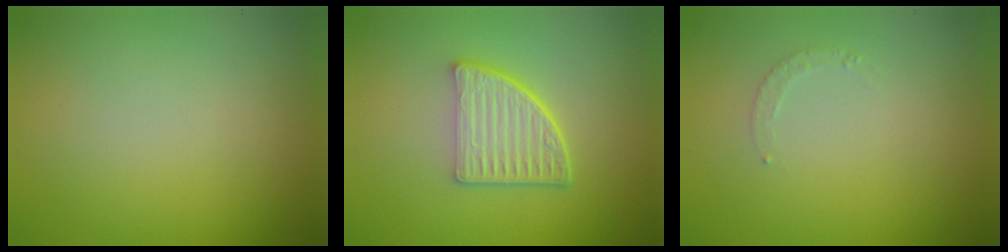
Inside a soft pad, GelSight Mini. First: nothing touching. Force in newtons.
{"total": 5.3, "press": 3.9, "slide": 3.7}
{"total": 0.9, "press": 0.9, "slide": 0.2}